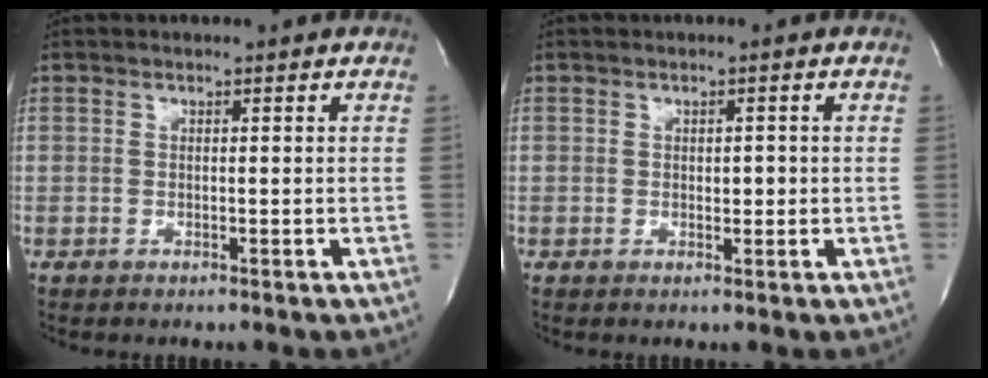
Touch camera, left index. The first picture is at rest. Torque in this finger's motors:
{"motor_torque": [0.01, 0.02, 0.01, 0.00]}